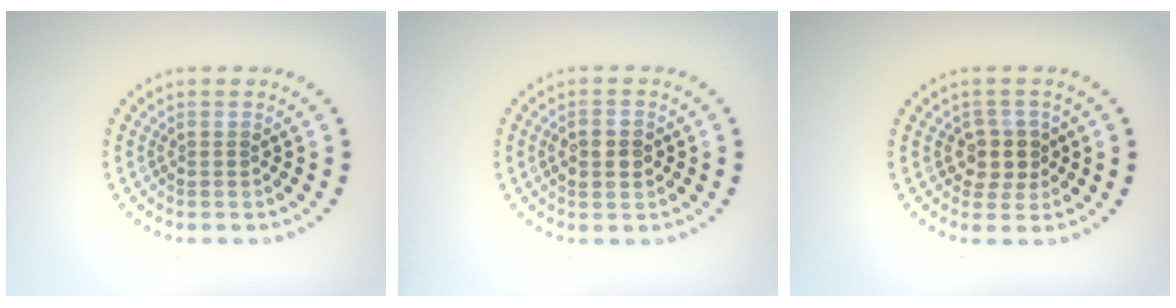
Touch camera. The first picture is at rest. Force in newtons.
{"total": 2.9, "press": 2.9, "slide": 0.2}
{"total": 2.5, "press": 2.2, "slide": 1.1}